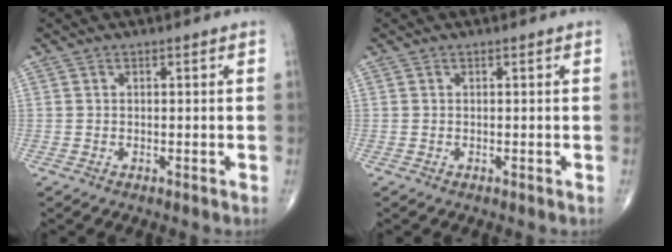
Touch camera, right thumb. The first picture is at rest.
{"total": 0.0}